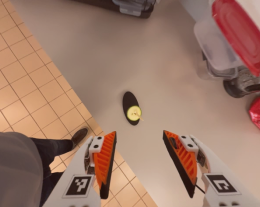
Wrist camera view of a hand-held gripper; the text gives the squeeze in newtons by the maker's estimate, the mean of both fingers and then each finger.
{"total": 0.0}